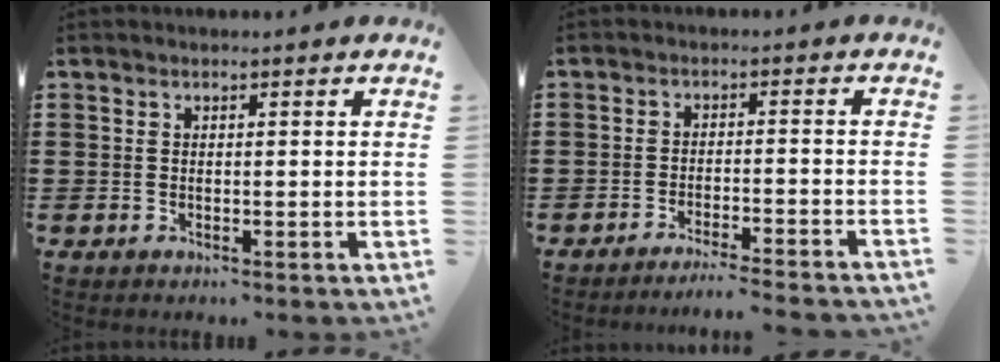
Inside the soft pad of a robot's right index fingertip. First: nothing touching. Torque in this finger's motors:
{"motor_torque": [1.07, 1.07, 0.15, 0.02]}